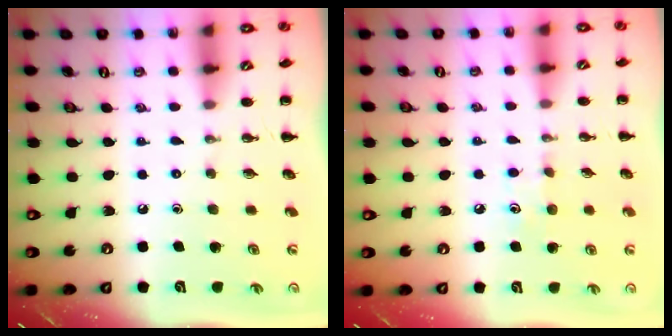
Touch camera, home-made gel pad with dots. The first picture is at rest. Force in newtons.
{"total": 4.7, "press": 4.4, "slide": 1.4}